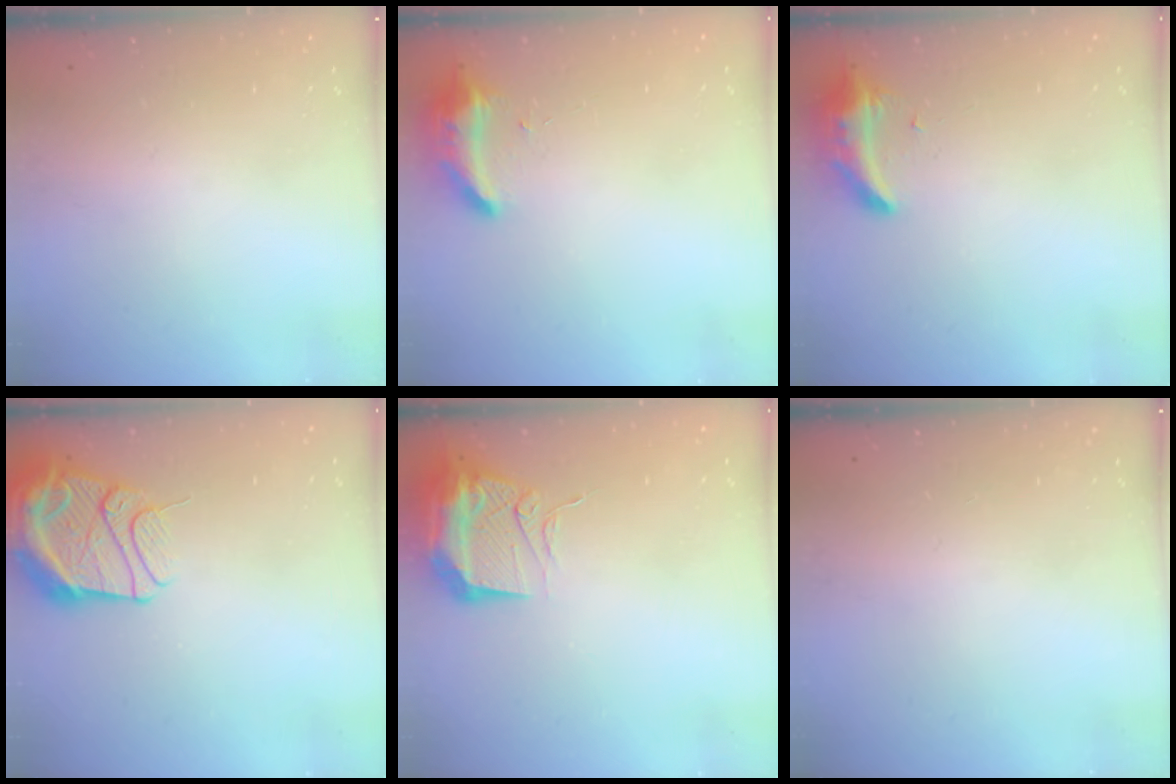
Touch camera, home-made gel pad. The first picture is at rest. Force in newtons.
{"total": 8.4, "press": 8.4, "slide": 0.4}
{"total": 8.6, "press": 8.6, "slide": 0.3}
{"total": 14.8, "press": 14.7, "slide": 1.7}
{"total": 13.6, "press": 13.3, "slide": 2.8}
{"total": 0.0}